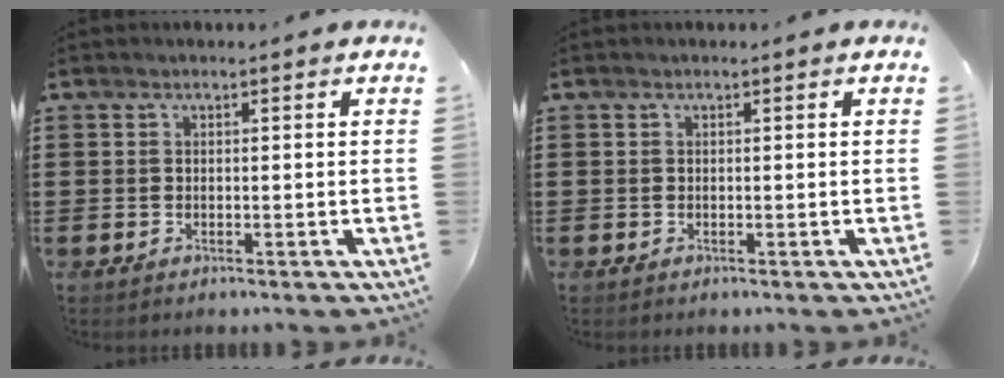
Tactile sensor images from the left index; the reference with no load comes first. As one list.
[{"total": 0.0}]